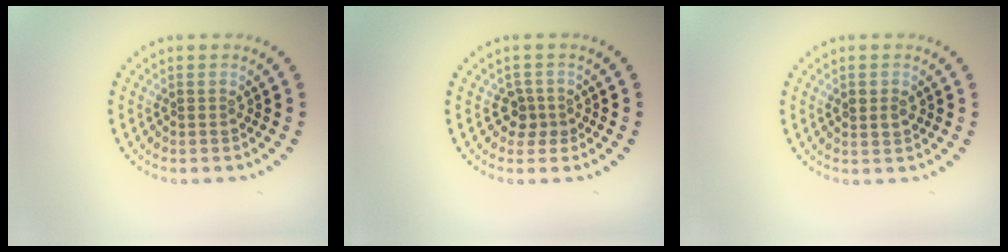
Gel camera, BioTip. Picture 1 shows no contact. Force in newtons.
{"total": 1.8, "press": 1.4, "slide": 1.1}
{"total": 1.5, "press": 1.5, "slide": 0.1}